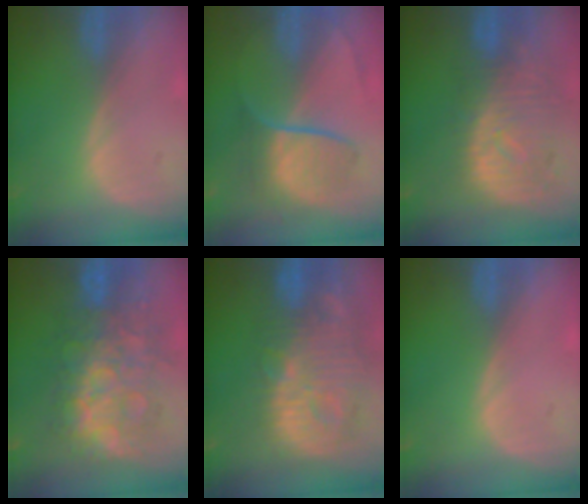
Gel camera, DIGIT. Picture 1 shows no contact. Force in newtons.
{"total": 7.2, "press": 7.0, "slide": 1.8}
{"total": 10.9, "press": 9.7, "slide": 4.9}
{"total": 11.8, "press": 11.8, "slide": 1.2}
{"total": 14.2, "press": 12.4, "slide": 6.9}
{"total": 0.0}